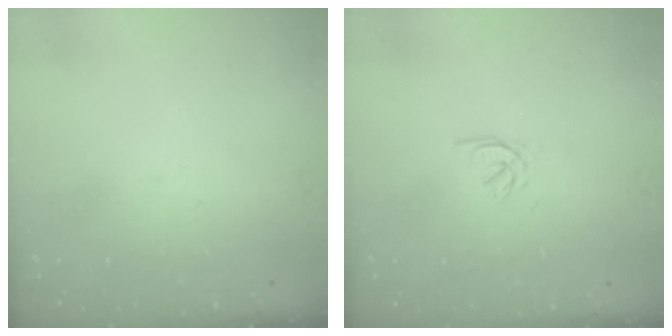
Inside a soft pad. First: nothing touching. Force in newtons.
{"total": 2.1, "press": 2.0, "slide": 0.5}